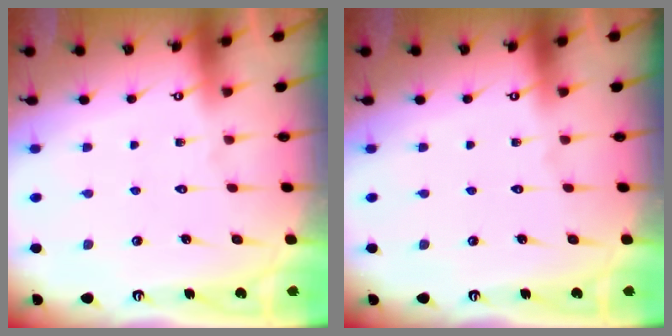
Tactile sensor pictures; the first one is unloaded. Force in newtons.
{"total": 0.0}